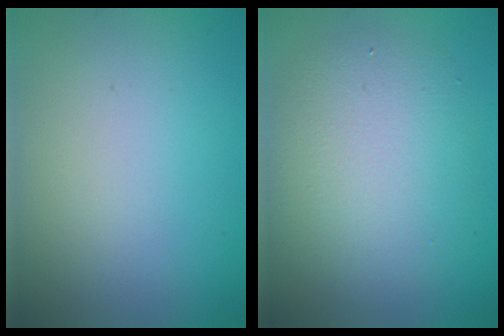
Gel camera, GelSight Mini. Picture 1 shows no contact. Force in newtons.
{"total": 5.5, "press": 5.5, "slide": 0.5}